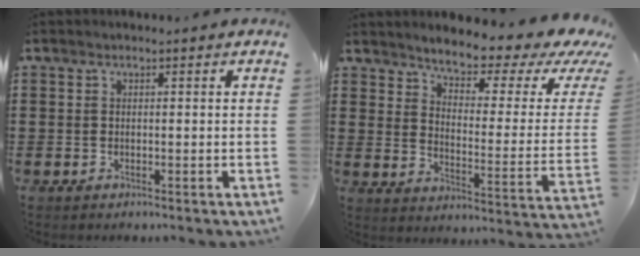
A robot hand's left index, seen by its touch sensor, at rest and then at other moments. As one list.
[{"total": 4.5, "force": [3.9, 0.8, 2.2], "torque": [-0.059, -0.035, 0.056]}]